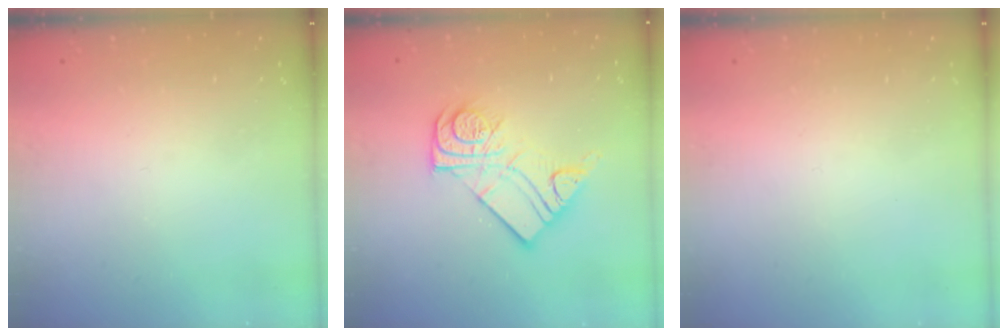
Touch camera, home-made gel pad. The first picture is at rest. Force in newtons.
{"total": 12.9, "press": 12.8, "slide": 0.9}
{"total": 1.7, "press": 1.7, "slide": 0.2}